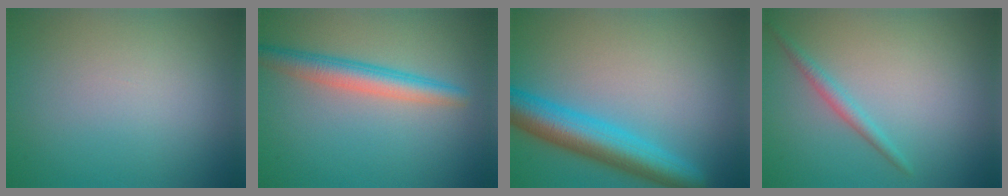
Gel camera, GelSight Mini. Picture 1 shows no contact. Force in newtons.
{"total": 3.4, "press": 3.4, "slide": 0.1}
{"total": 6.6, "press": 6.5, "slide": 0.3}
{"total": 1.4, "press": 1.4, "slide": 0.0}